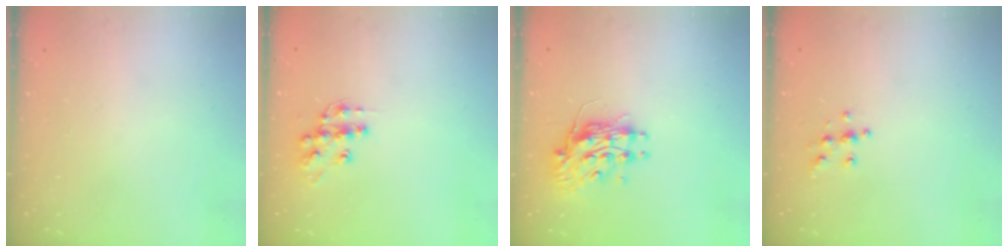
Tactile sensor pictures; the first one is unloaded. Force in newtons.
{"total": 10.6, "press": 10.6, "slide": 0.6}
{"total": 10.6, "press": 10.6, "slide": 0.7}
{"total": 5.4, "press": 5.4, "slide": 0.3}